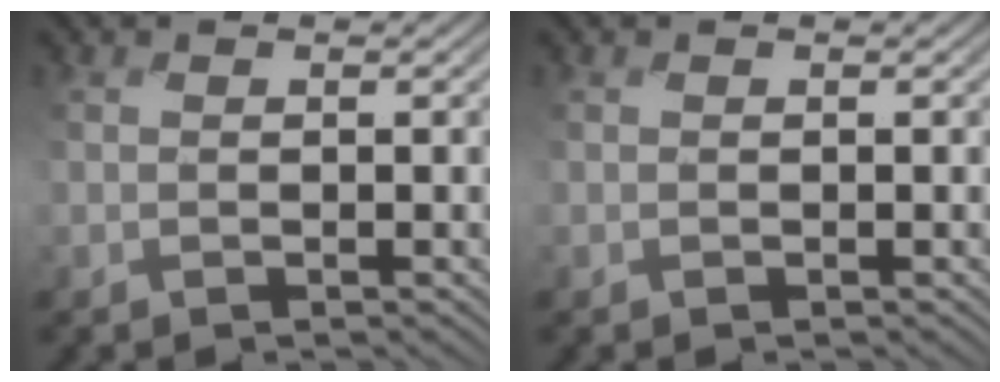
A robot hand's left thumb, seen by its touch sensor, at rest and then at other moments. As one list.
[{"total": 0.0}]